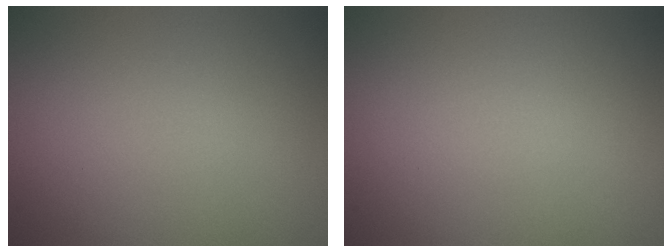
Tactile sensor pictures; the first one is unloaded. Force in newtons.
{"total": 0.0}